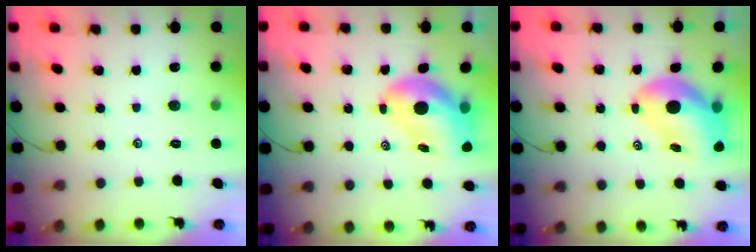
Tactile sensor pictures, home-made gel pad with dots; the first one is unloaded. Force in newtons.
{"total": 9.4, "press": 8.9, "slide": 2.9}
{"total": 10.0, "press": 9.6, "slide": 3.1}